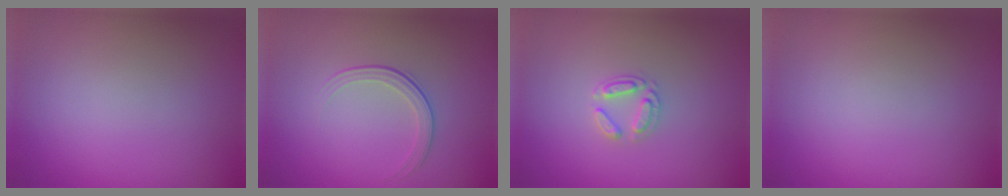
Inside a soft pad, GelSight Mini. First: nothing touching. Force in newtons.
{"total": 1.9, "press": 1.3, "slide": 1.5}
{"total": 1.9, "press": 1.9, "slide": 0.3}
{"total": 0.0}